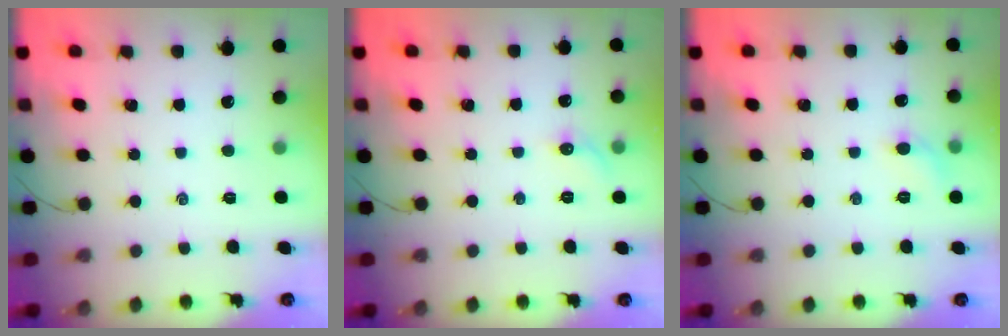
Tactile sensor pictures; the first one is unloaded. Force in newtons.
{"total": 5.3, "press": 5.0, "slide": 1.8}
{"total": 5.9, "press": 5.5, "slide": 2.0}